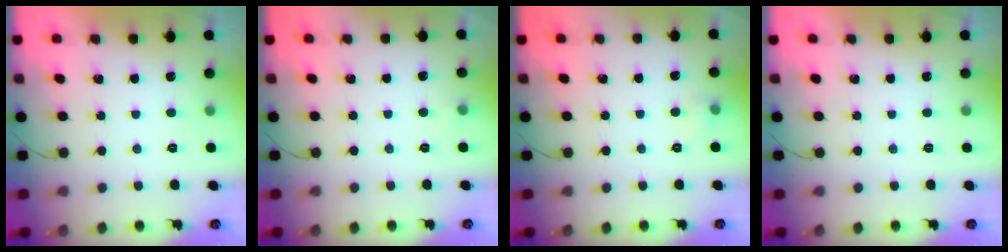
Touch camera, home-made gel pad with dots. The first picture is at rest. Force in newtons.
{"total": 2.8, "press": 2.5, "slide": 1.1}
{"total": 3.5, "press": 3.4, "slide": 1.0}
{"total": 0.0}